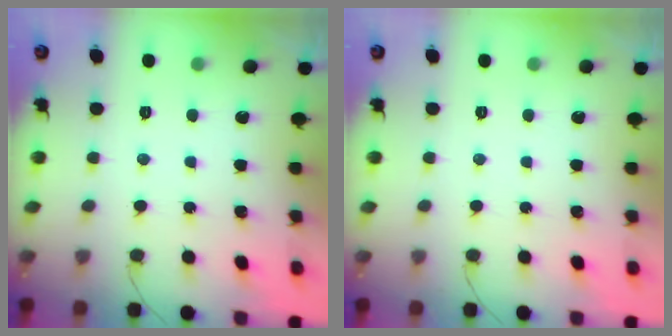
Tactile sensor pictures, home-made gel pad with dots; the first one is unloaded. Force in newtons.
{"total": 0.0}